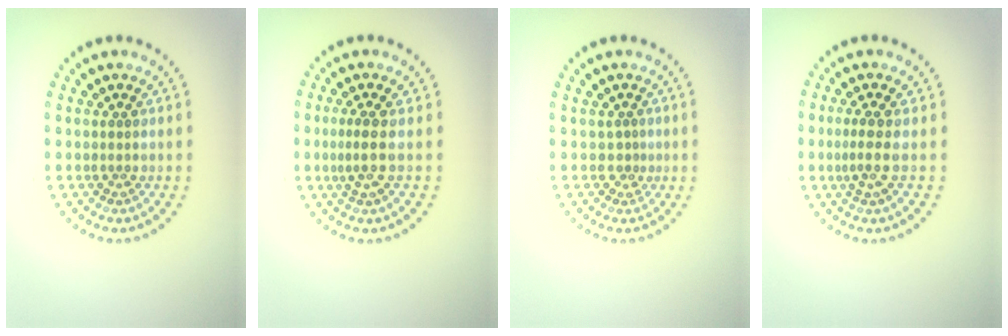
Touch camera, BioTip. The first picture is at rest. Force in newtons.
{"total": 2.0, "press": 1.5, "slide": 1.3}
{"total": 0.9, "press": 0.3, "slide": 0.8}
{"total": 2.1, "press": 1.4, "slide": 1.5}